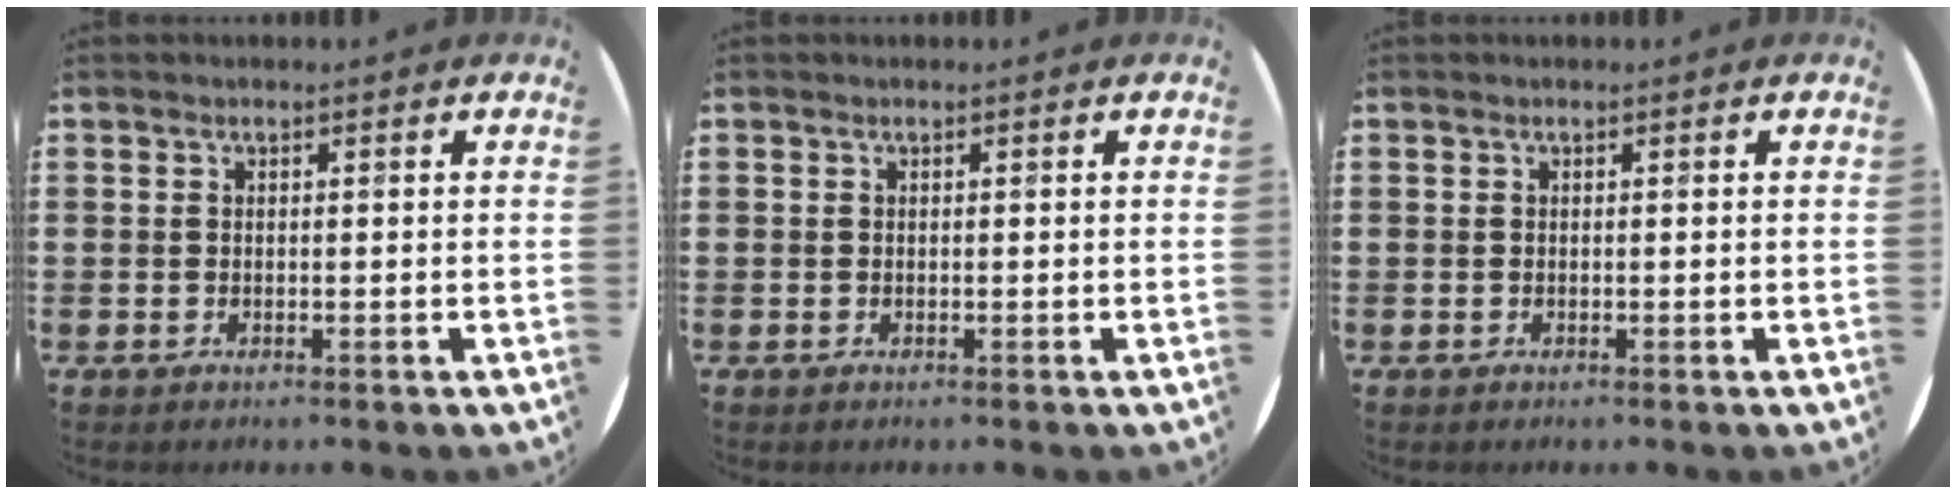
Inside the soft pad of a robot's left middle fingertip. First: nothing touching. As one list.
[{"total": 0.0}, {"total": 0.0}]